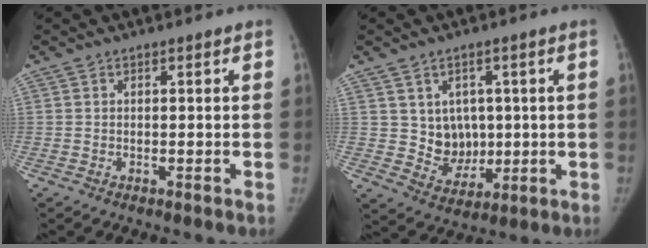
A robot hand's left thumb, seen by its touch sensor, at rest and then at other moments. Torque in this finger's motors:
{"motor_torque": [-0.11, 0.18, 0.19, 0.06, 0.00]}